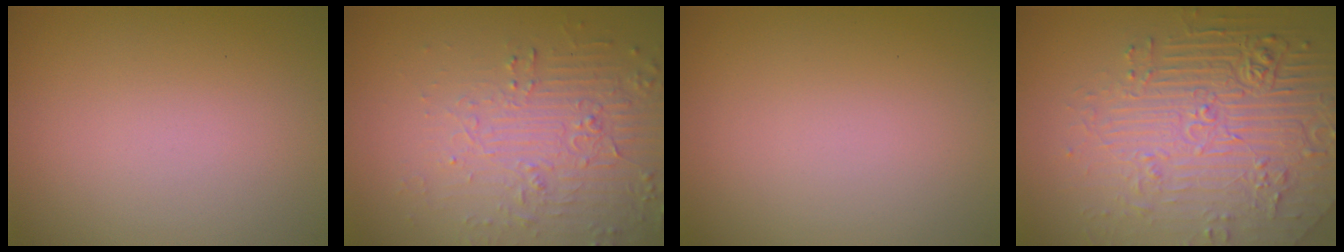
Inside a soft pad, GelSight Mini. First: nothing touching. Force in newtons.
{"total": 5.8, "press": 3.8, "slide": 4.4}
{"total": 0.0}
{"total": 6.9, "press": 5.6, "slide": 4.0}